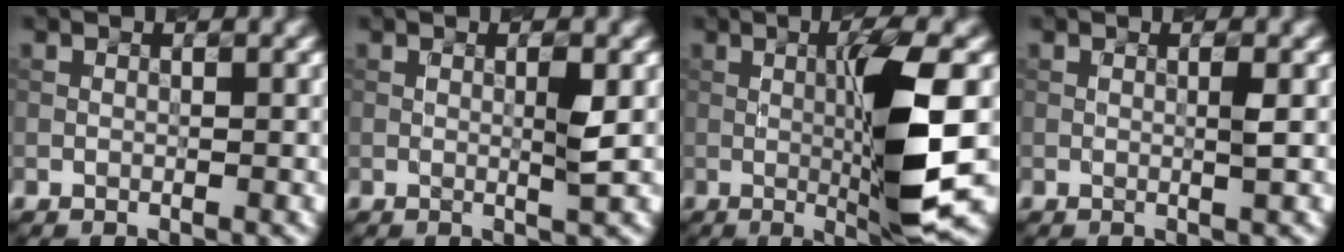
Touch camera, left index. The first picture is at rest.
{"total": 1.4, "force": [0.1, -0.1, 1.4], "torque": [-0.034, 0.002, 0.005]}
{"total": 7.5, "force": [-0.3, 0.7, 7.5], "torque": [-0.126, -0.004, 0.013]}
{"total": 0.8, "force": [0.0, 0.0, 0.8], "torque": [-0.023, 0.005, 0.004]}